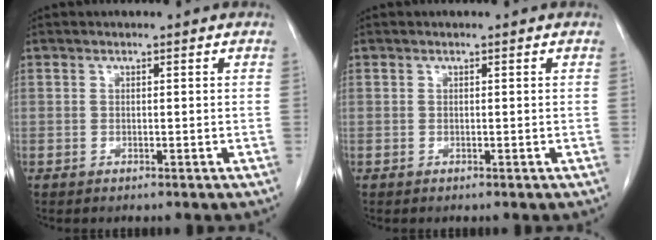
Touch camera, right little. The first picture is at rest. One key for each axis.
{"total": 0.0}